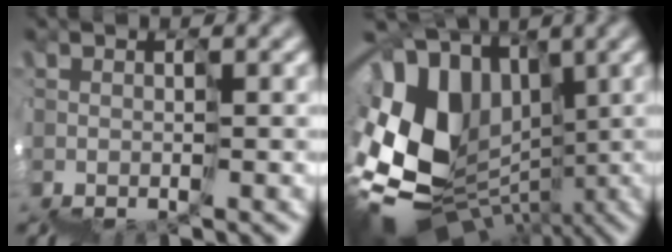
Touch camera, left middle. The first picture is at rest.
{"total": 10.5, "force": [3.1, 8.4, 5.6], "torque": [-0.133, 0.034, 0.057]}